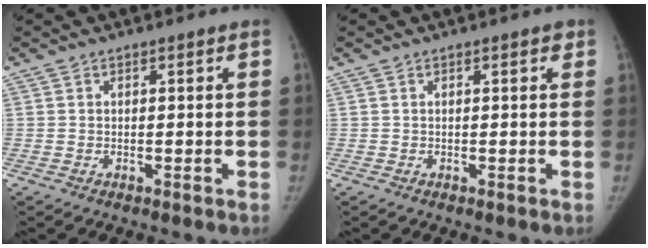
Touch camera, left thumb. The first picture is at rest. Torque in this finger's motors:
{"motor_torque": [0.23, 0.05, -0.03, -0.06, 0.06]}